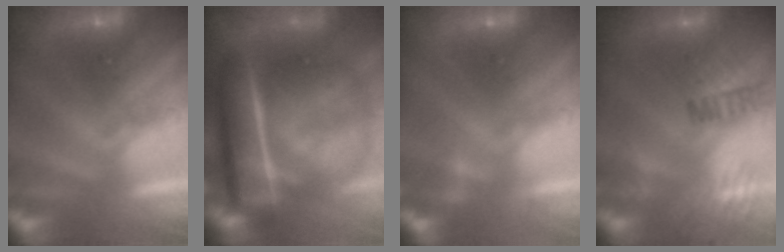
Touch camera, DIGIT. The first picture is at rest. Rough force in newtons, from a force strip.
{"total": 6.9}
{"total": 2.2}
{"total": 11.8}